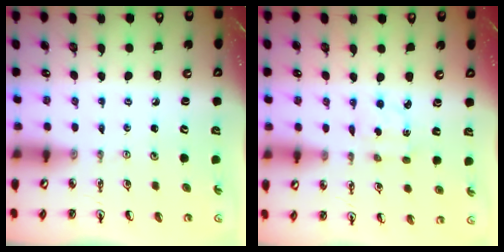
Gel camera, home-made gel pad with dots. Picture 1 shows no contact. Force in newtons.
{"total": 2.1, "press": 2.1, "slide": 0.6}